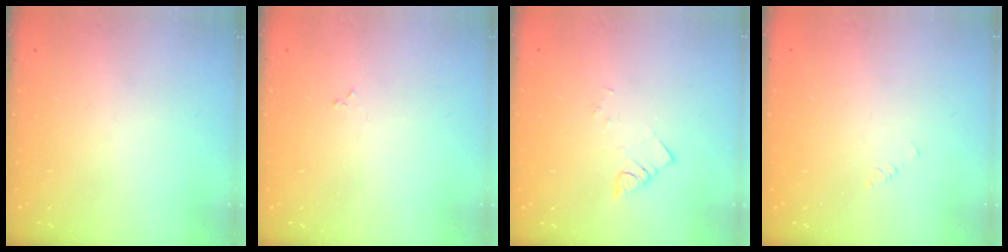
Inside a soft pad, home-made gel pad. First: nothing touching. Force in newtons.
{"total": 2.5, "press": 2.4, "slide": 0.3}
{"total": 2.2, "press": 2.1, "slide": 0.4}
{"total": 1.1, "press": 1.1, "slide": 0.1}